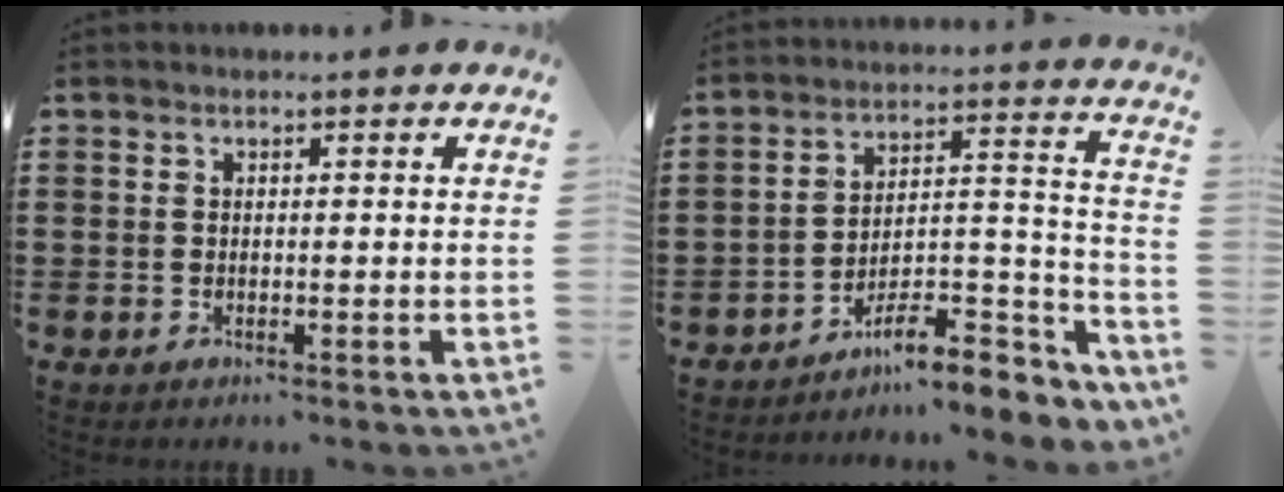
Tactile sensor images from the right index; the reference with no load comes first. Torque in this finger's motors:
{"motor_torque": [0.98, 1.16, -0.08, -0.16]}